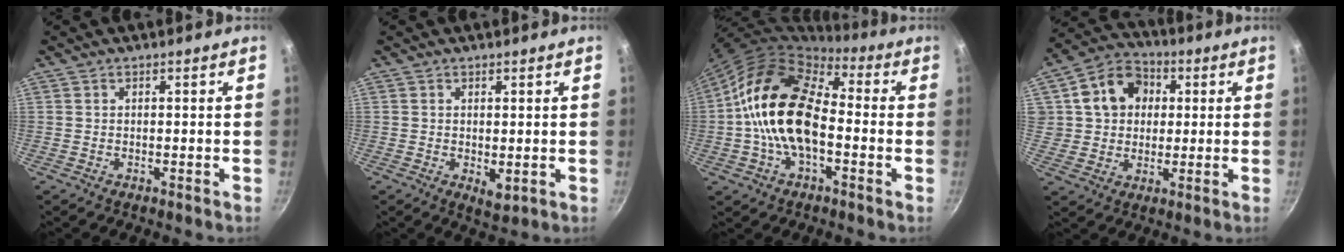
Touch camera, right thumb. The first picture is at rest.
{"total": 2.9, "force": [0.2, 1.7, 2.4], "torque": [-0.036, -0.010, 0.005]}
{"total": 17.6, "force": [-1.5, 10.6, 14.0], "torque": [-0.221, 0.034, -0.044]}
{"total": 12.4, "force": [2.8, 10.6, 5.8], "torque": [-0.071, 0.019, 0.041]}